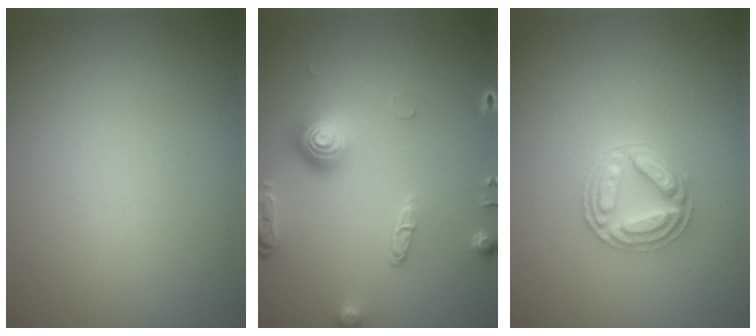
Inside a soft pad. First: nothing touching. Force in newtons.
{"total": 4.4, "press": 3.2, "slide": 3.1}
{"total": 3.2, "press": 2.9, "slide": 1.3}